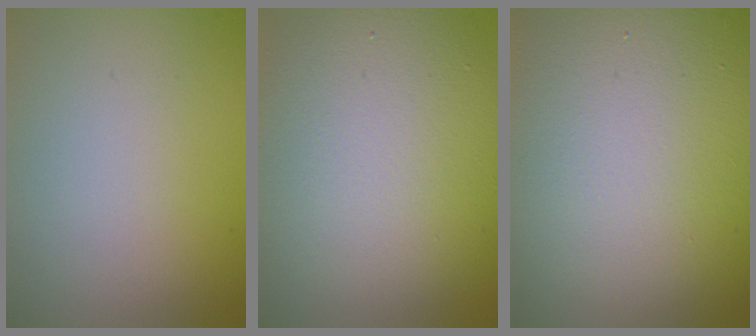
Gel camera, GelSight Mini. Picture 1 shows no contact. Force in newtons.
{"total": 10.0, "press": 10.0, "slide": 0.1}
{"total": 18.9, "press": 18.9, "slide": 1.2}